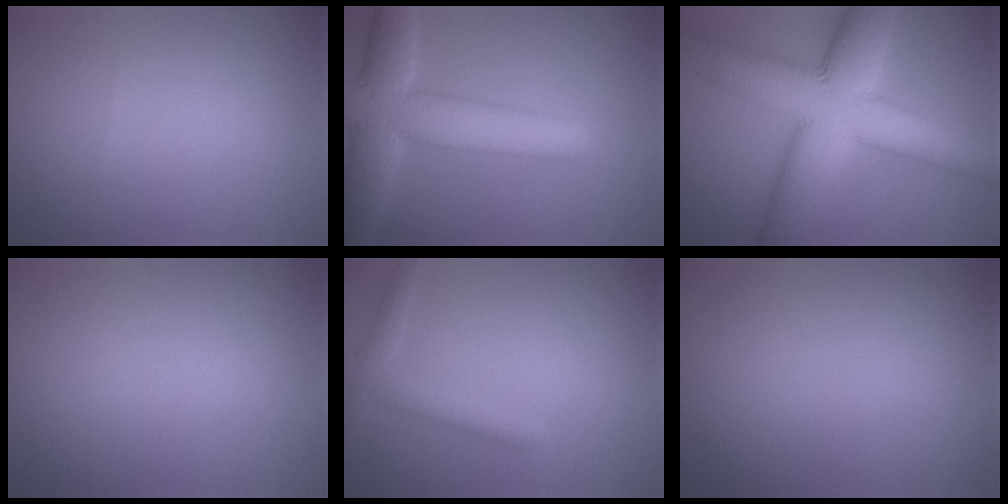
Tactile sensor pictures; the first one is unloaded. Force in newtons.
{"total": 9.1, "press": 9.1, "slide": 0.4}
{"total": 13.3, "press": 13.2, "slide": 0.6}
{"total": 0.0}
{"total": 2.2, "press": 2.2, "slide": 0.0}
{"total": 0.0}